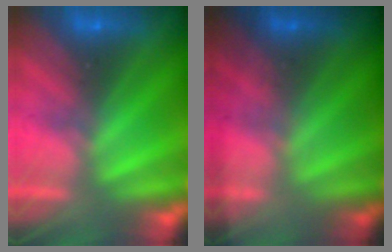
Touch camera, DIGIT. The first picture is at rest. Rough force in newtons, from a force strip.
{"total": 1.9}